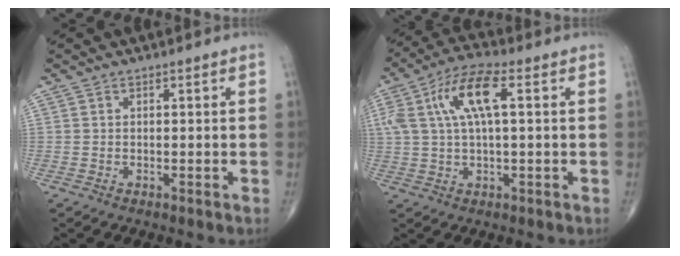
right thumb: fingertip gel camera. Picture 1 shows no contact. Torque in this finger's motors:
{"motor_torque": [0.10, 0.19, 1.29, 0.30, 0.42]}